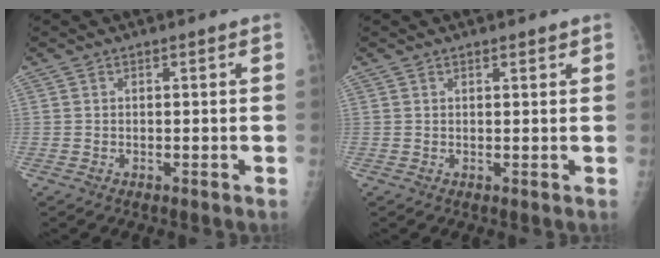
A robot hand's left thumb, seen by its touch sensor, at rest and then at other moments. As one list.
[{"total": 1.0, "force": [0.8, 0.4, 0.5], "torque": [-0.006, -0.004, 0.011]}]